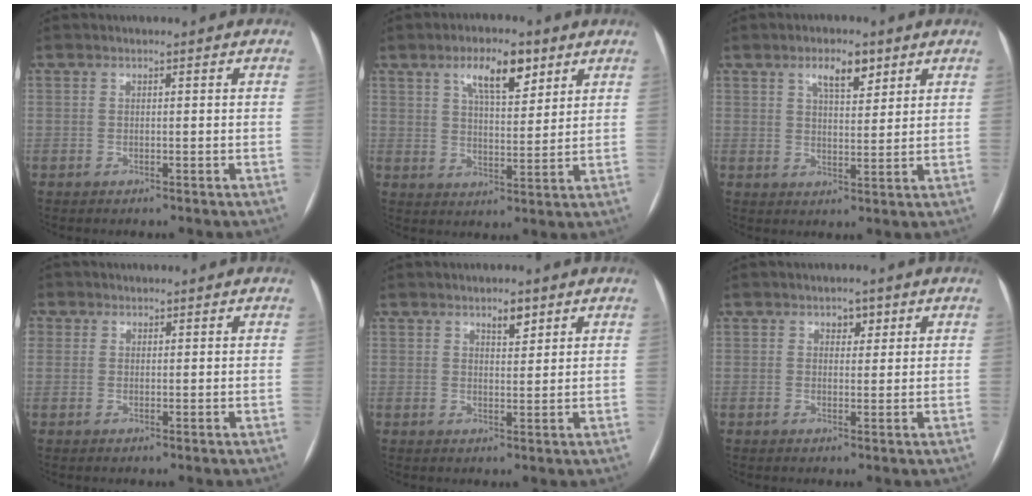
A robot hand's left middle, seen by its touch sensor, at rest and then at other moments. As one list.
[{"total": 8.3, "force": [4.8, 2.8, 6.2], "torque": [-0.105, 0.008, 0.081]}, {"total": 5.3, "force": [3.2, 2.0, 3.7], "torque": [-0.063, 0.004, 0.054]}, {"total": 2.0, "force": [0.8, 1.8, 0.2], "torque": [0.010, 0.000, 0.009]}, {"total": 2.6, "force": [1.8, 0.9, 1.7], "torque": [-0.026, 0.000, 0.031]}, {"total": 2.0, "force": [1.2, 1.3, 1.0], "torque": [-0.010, 0.002, 0.016]}]